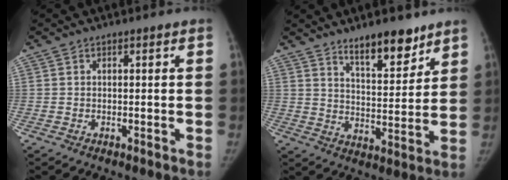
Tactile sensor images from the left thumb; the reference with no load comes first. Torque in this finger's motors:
{"motor_torque": [0.73, -0.44, 1.02, -0.83, 0.04]}